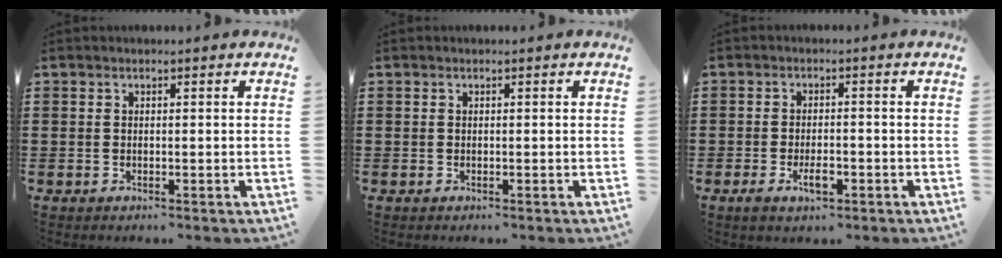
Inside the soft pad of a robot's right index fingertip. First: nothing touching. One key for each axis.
{"total": 0.0}
{"total": 3.7, "fx": -1.6, "fy": 1.5, "fz": 3.0, "tx": -0.057, "ty": 0.000, "tz": -0.029}